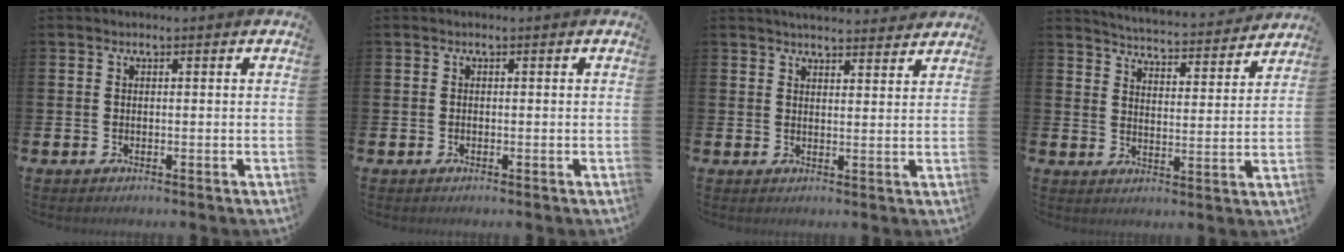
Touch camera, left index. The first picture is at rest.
{"total": 0.0}
{"total": 3.9, "force": [3.9, 0.3, 0.4], "torque": [-0.003, -0.023, 0.069]}
{"total": 4.9, "force": [4.8, 0.1, 0.4], "torque": [-0.022, -0.045, 0.080]}